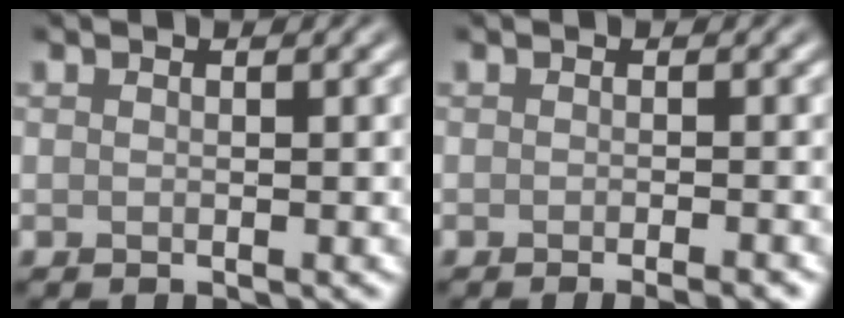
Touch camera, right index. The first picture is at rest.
{"total": 2.5, "force": [-1.4, 0.6, 1.9], "torque": [-0.010, 0.000, -0.016]}